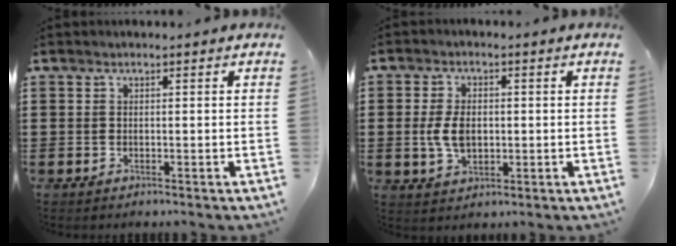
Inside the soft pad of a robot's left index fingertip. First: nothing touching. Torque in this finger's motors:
{"motor_torque": [1.31, 0.83, 0.63, 0.06]}